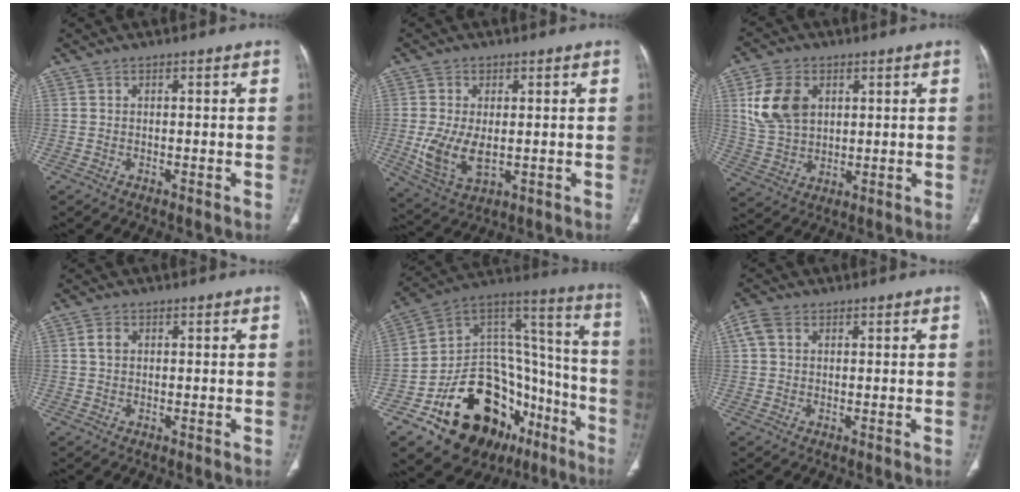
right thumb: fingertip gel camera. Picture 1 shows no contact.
{"total": 9.0, "force": [-0.6, 5.2, 7.3], "torque": [-0.141, -0.011, 0.000]}
{"total": 10.9, "force": [3.4, 7.7, 7.0], "torque": [-0.120, -0.007, 0.073]}
{"total": 2.2, "force": [0.6, 1.5, 1.4], "torque": [-0.024, 0.003, 0.012]}
{"total": 32.2, "force": [-15.5, 19.4, 20.5], "torque": [-0.242, 0.115, -0.229]}
{"total": 3.6, "force": [1.3, 2.7, 2.1], "torque": [-0.045, 0.011, 0.025]}